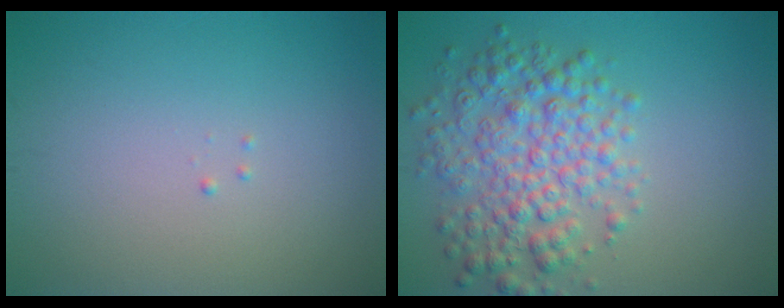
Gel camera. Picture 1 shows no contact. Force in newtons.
{"total": 5.8, "press": 5.8, "slide": 0.1}